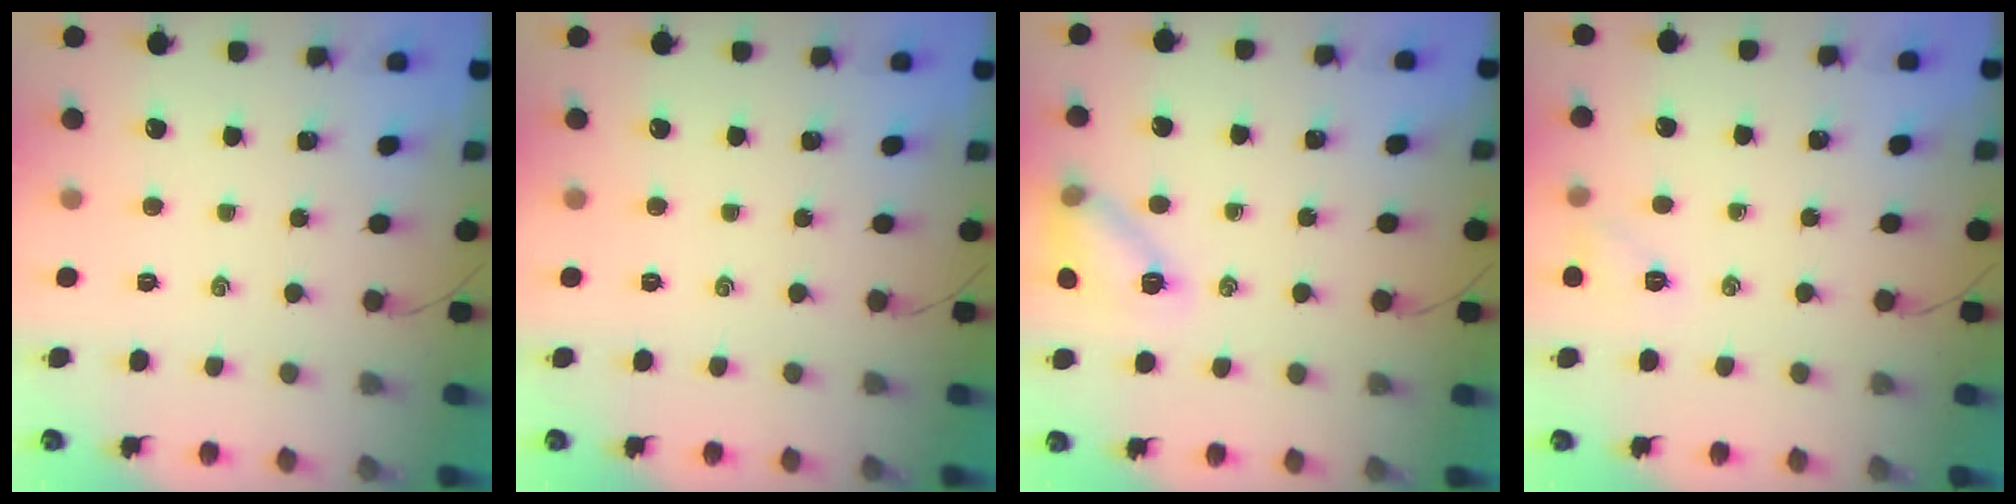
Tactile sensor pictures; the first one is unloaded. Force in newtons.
{"total": 0.0}
{"total": 11.7, "press": 11.6, "slide": 1.5}
{"total": 5.9, "press": 5.7, "slide": 1.3}